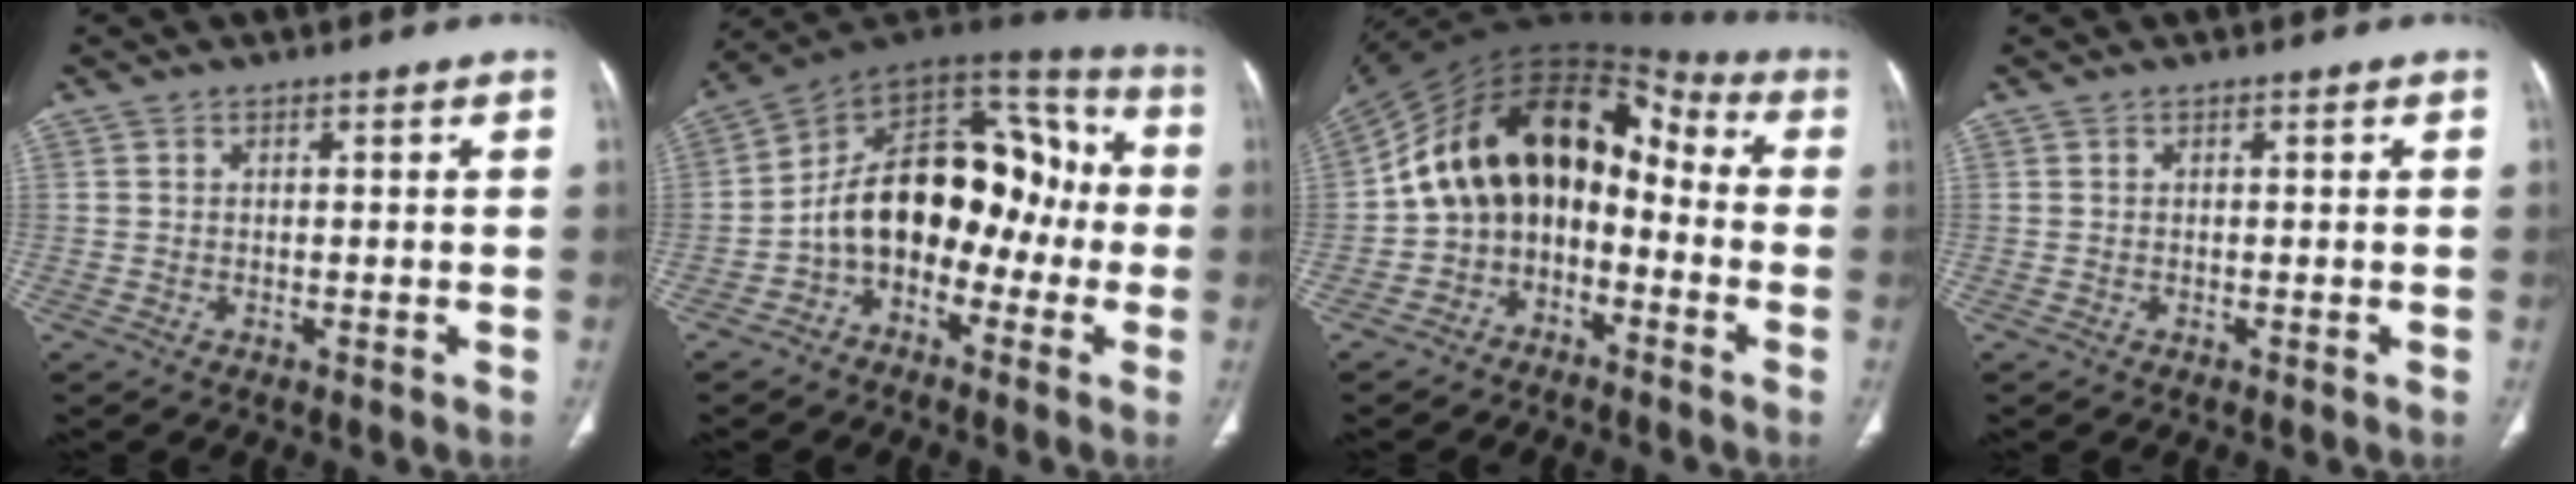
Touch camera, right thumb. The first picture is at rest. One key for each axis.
{"total": 18.4, "fx": -3.4, "fy": 12.2, "fz": 13.4, "tx": -0.162, "ty": 0.084, "tz": -0.063}
{"total": 17.4, "fx": -2.6, "fy": 12.5, "fz": 11.8, "tx": -0.160, "ty": 0.099, "tz": -0.055}
{"total": 0.0}